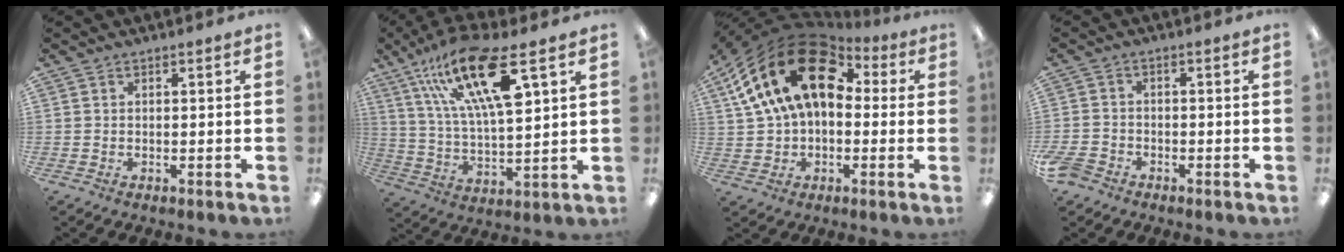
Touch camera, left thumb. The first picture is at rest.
{"total": 19.7, "force": [11.0, 5.4, 15.4], "torque": [-0.284, -0.044, 0.178]}
{"total": 20.0, "force": [6.7, 13.0, 13.7], "torque": [-0.277, -0.020, 0.113]}
{"total": 3.6, "force": [-2.8, 2.0, 1.3], "torque": [-0.038, 0.007, -0.055]}